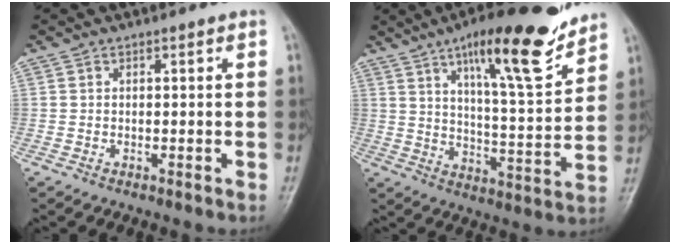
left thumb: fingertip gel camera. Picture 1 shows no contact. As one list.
[{"total": 18.1, "force": [11.9, 3.9, 13.1], "torque": [-0.174, -0.063, 0.190]}]